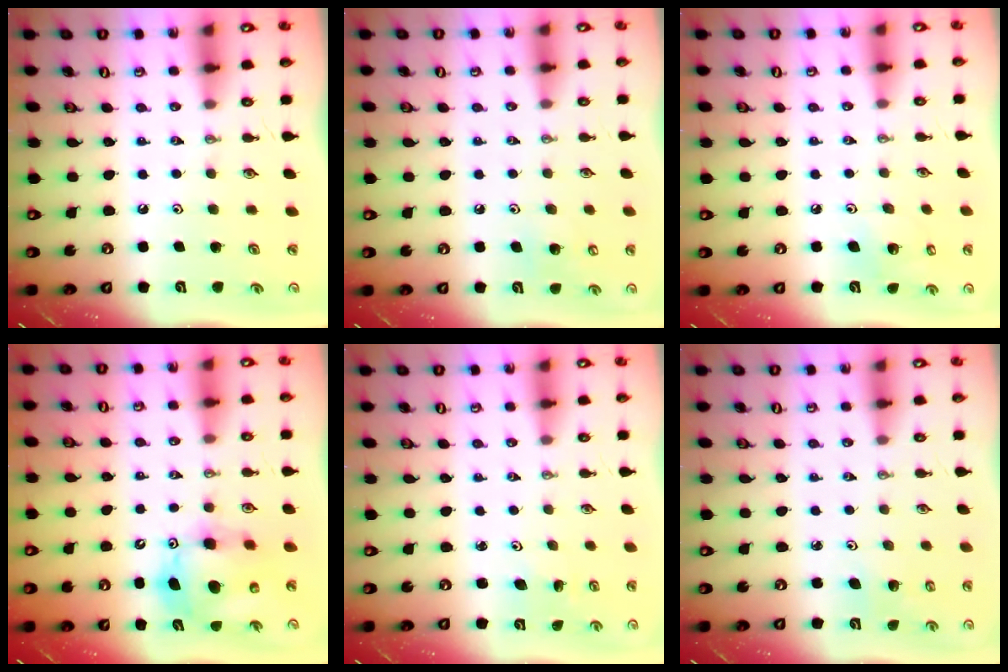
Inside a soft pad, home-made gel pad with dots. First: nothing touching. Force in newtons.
{"total": 7.0, "press": 6.9, "slide": 1.0}
{"total": 6.1, "press": 5.6, "slide": 2.4}
{"total": 12.7, "press": 12.4, "slide": 2.3}
{"total": 2.3, "press": 2.3, "slide": 0.3}
{"total": 3.4, "press": 3.2, "slide": 0.9}